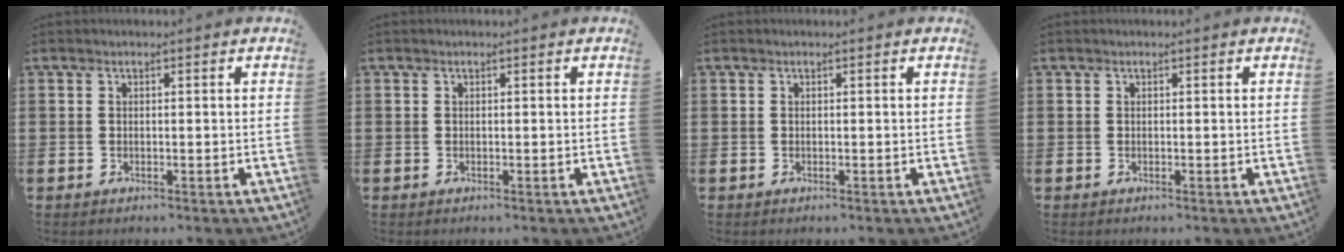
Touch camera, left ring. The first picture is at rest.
{"total": 0.0}
{"total": 0.0}
{"total": 0.0}